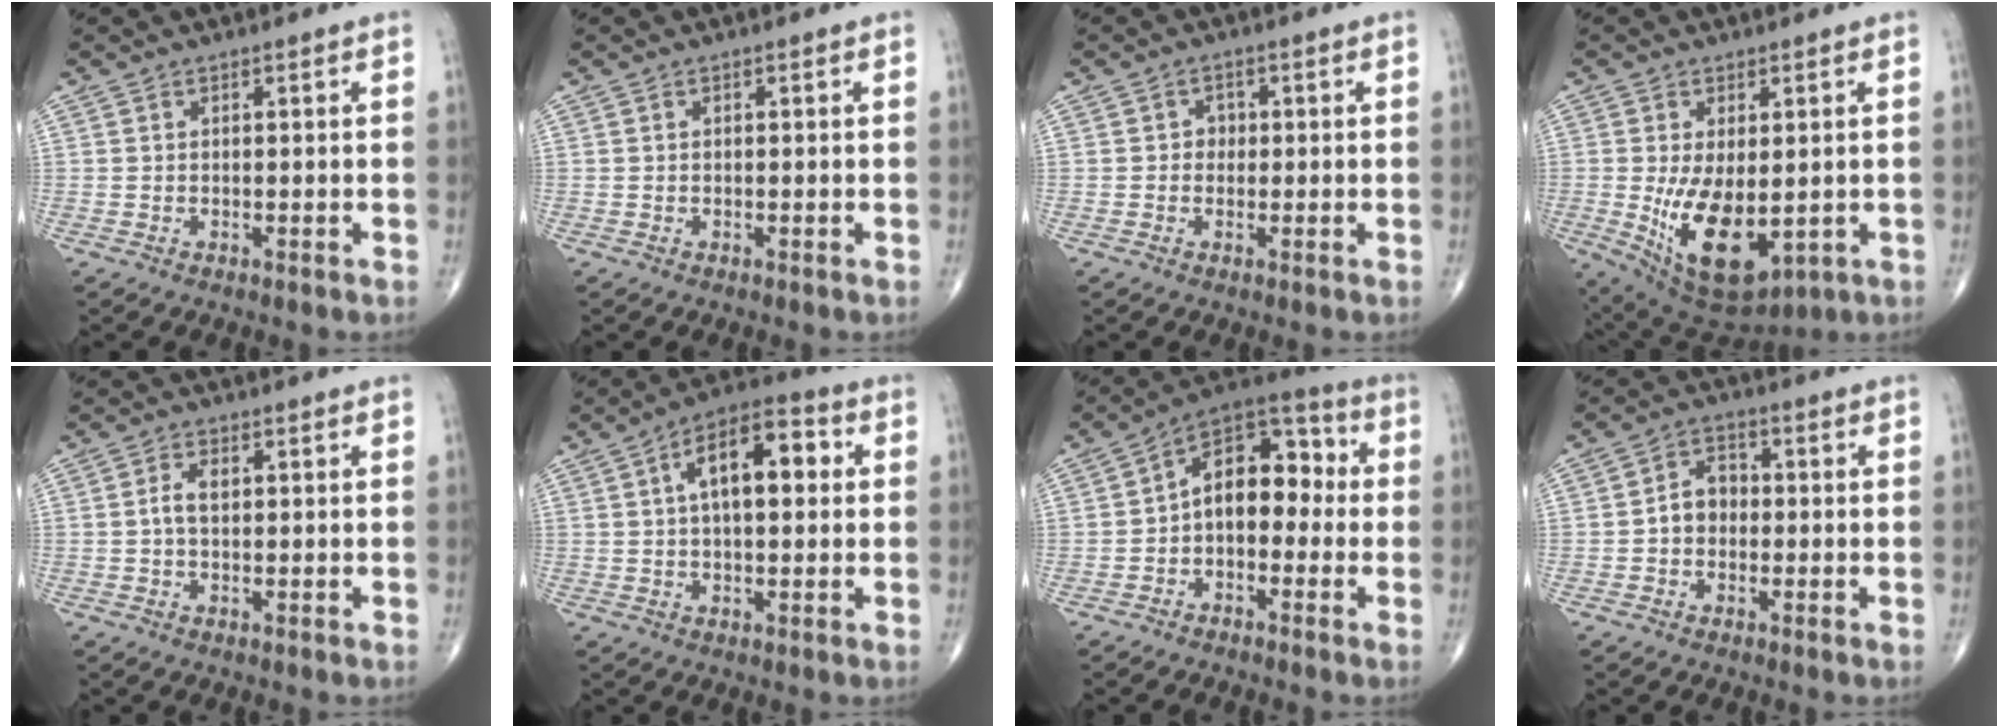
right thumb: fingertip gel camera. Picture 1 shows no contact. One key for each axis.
{"total": 0.0}
{"total": 1.8, "fx": 0.0, "fy": 1.6, "fz": 0.8, "tx": 0.004, "ty": 0.005, "tz": -0.007}
{"total": 13.6, "fx": -1.9, "fy": 7.1, "fz": 11.5, "tx": -0.190, "ty": -0.022, "tz": -0.004}
{"total": 2.7, "fx": 0.2, "fy": 1.5, "fz": 2.2, "tx": -0.047, "ty": 0.008, "tz": 0.002}
{"total": 12.4, "fx": 2.5, "fy": 6.0, "fz": 10.5, "tx": -0.156, "ty": 0.027, "tz": 0.031}
{"total": 12.4, "fx": -0.7, "fy": 7.9, "fz": 9.5, "tx": -0.110, "ty": 0.047, "tz": -0.030}
{"total": 5.0, "fx": -0.6, "fy": 3.9, "fz": 3.1, "tx": -0.034, "ty": 0.022, "tz": -0.021}